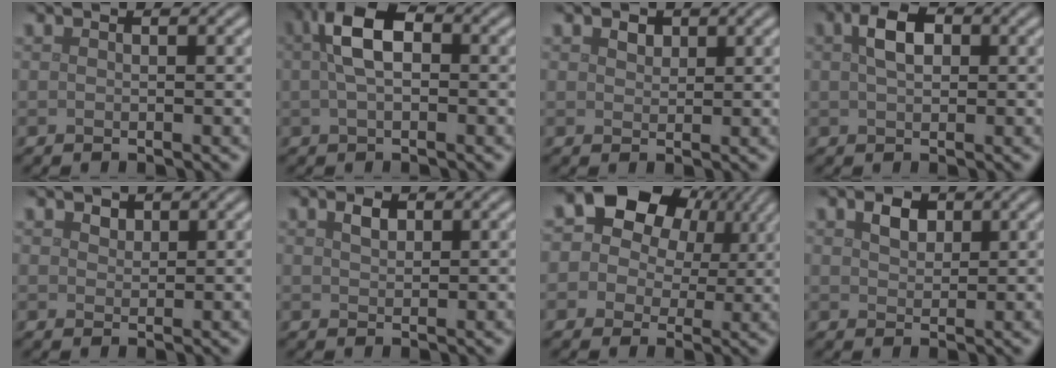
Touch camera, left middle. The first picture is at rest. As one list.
[{"total": 4.8, "force": [0.7, 2.5, 4.0], "torque": [-0.078, 0.013, 0.006]}, {"total": 1.2, "force": [0.7, 0.8, 0.4], "torque": [-0.009, 0.000, 0.012]}, {"total": 3.1, "force": [0.9, 1.9, 2.4], "torque": [-0.044, 0.009, 0.012]}, {"total": 1.0, "force": [0.8, 0.7, 0.3], "torque": [-0.007, -0.001, 0.014]}, {"total": 1.4, "force": [0.8, 0.8, 0.8], "torque": [-0.016, 0.003, 0.015]}, {"total": 12.7, "force": [5.5, 9.4, 6.6], "torque": [-0.113, 0.049, 0.066]}, {"total": 2.0, "force": [1.1, 1.3, 1.0], "torque": [-0.022, 0.004, 0.018]}]